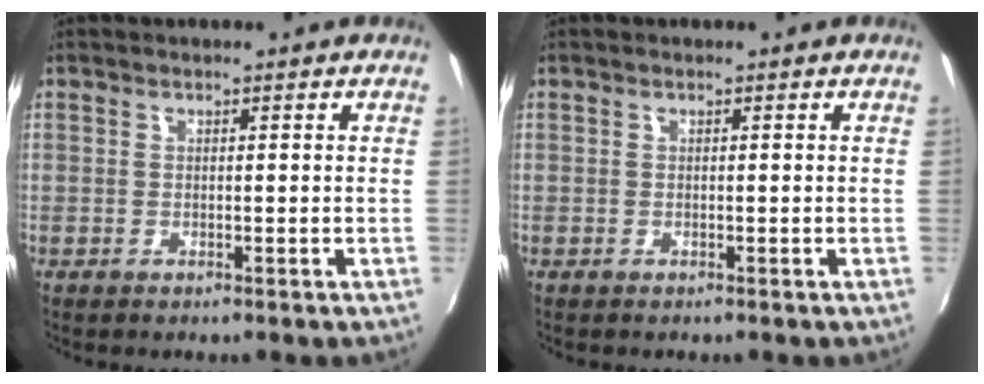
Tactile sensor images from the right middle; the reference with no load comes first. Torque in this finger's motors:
{"motor_torque": [-0.40, 0.03, -0.03, 0.01]}